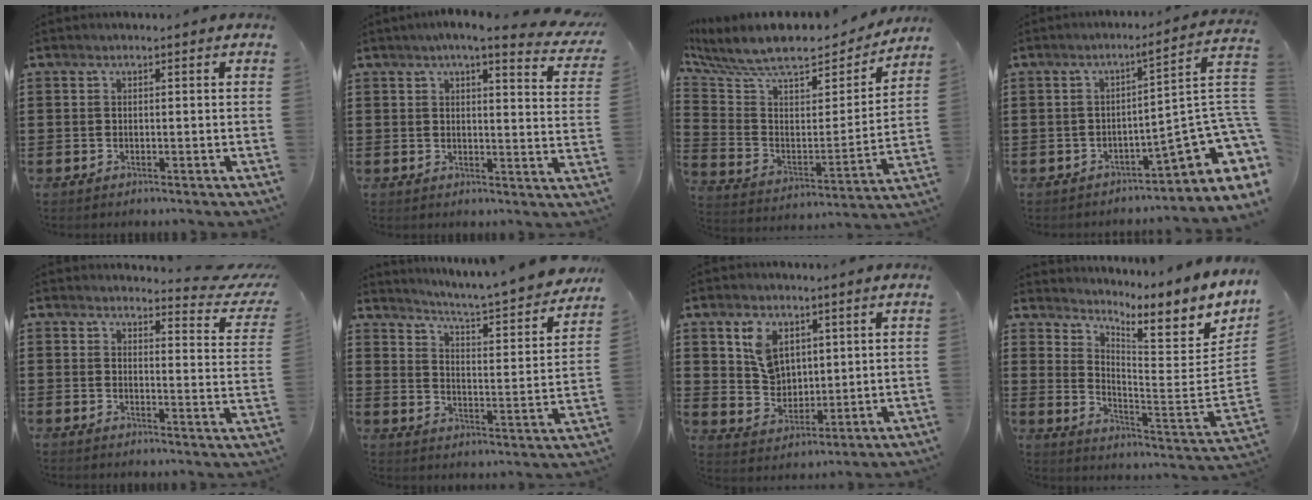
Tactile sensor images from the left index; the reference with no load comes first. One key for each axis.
{"total": 4.8, "fx": 4.0, "fy": 0.2, "fz": 2.6, "tx": -0.058, "ty": -0.011, "tz": 0.068}
{"total": 10.2, "fx": 8.7, "fy": 2.6, "fz": 4.7, "tx": -0.131, "ty": -0.057, "tz": 0.149}
{"total": 6.2, "fx": -2.5, "fy": 1.3, "fz": 5.5, "tx": -0.084, "ty": -0.028, "tz": -0.053}
{"total": 3.4, "fx": 3.1, "fy": 0.2, "fz": 1.3, "tx": -0.026, "ty": -0.021, "tz": 0.049}
{"total": 4.3, "fx": 4.1, "fy": -0.7, "fz": 1.3, "tx": -0.050, "ty": -0.044, "tz": 0.057}
{"total": 6.4, "fx": 3.1, "fy": 4.6, "fz": 3.2, "tx": -0.065, "ty": 0.008, "tz": 0.055}
{"total": 5.0, "fx": 4.0, "fy": 0.2, "fz": 3.0, "tx": -0.050, "ty": -0.066, "tz": 0.052}